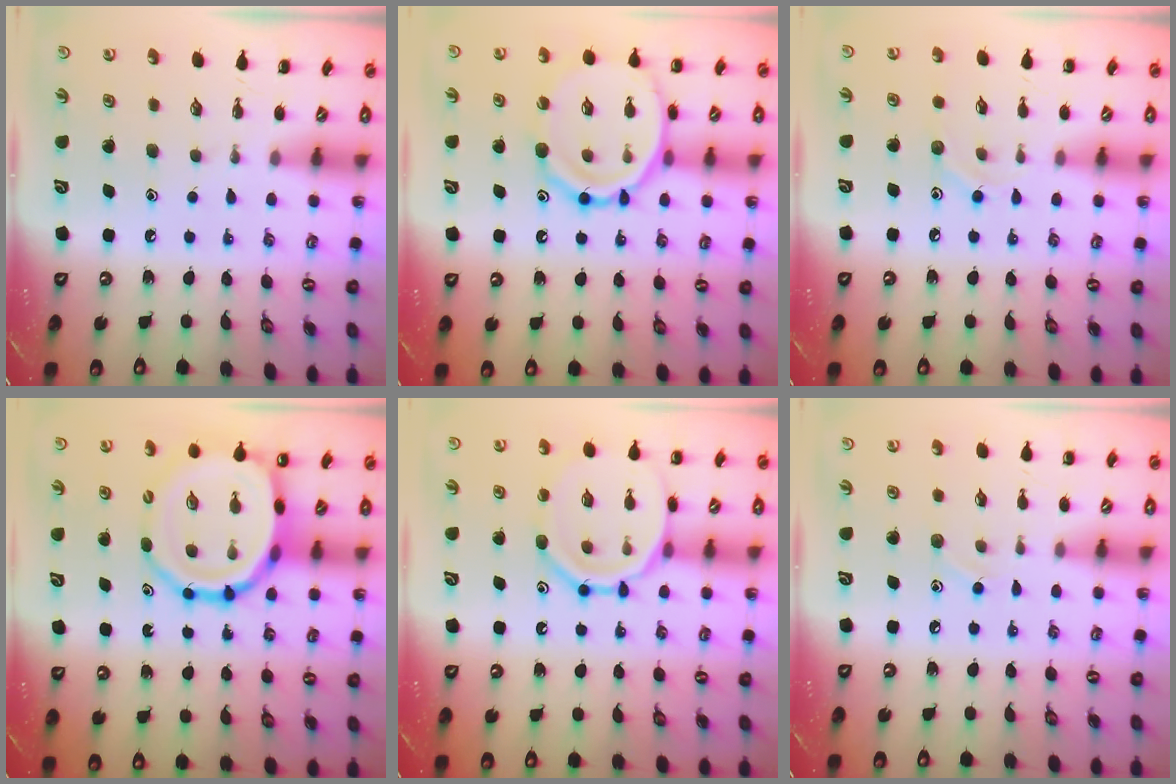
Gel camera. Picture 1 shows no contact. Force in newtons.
{"total": 17.6, "press": 17.4, "slide": 2.0}
{"total": 6.3, "press": 6.0, "slide": 1.7}
{"total": 15.9, "press": 15.5, "slide": 3.5}
{"total": 14.5, "press": 14.5, "slide": 1.3}
{"total": 5.7, "press": 5.4, "slide": 1.9}